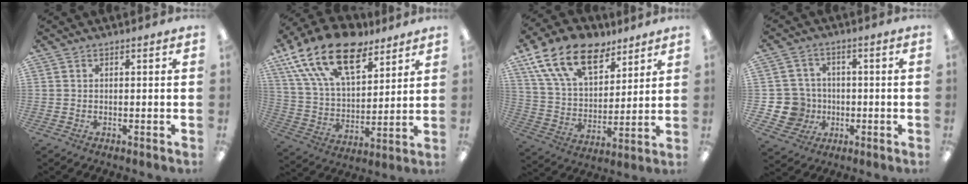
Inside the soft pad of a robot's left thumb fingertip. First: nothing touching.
{"total": 21.0, "force": [13.3, 10.3, 12.5], "torque": [-0.237, -0.062, 0.239]}
{"total": 18.4, "force": [11.6, 10.3, 9.8], "torque": [-0.181, -0.048, 0.214]}
{"total": 8.7, "force": [-1.4, 8.4, 1.6], "torque": [-0.067, 0.013, -0.017]}